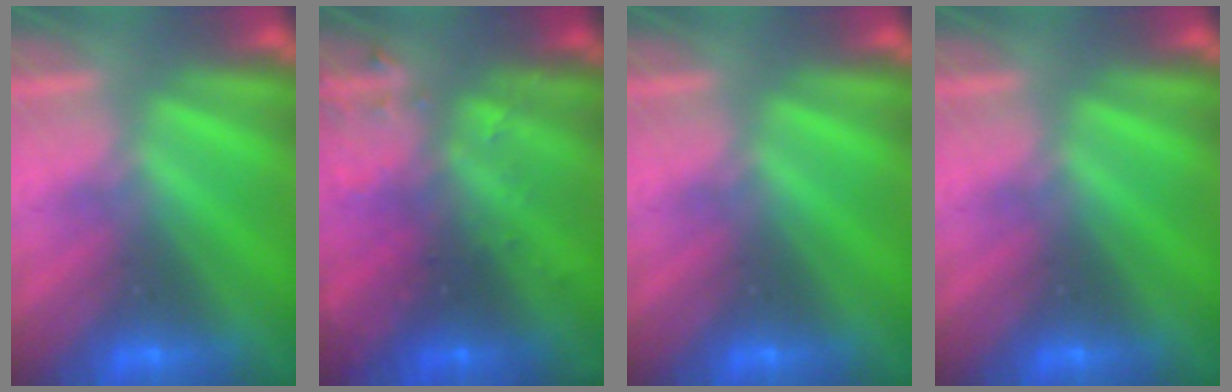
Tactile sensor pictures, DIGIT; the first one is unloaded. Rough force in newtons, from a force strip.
{"total": 2.9}
{"total": 0.0}
{"total": 0.0}